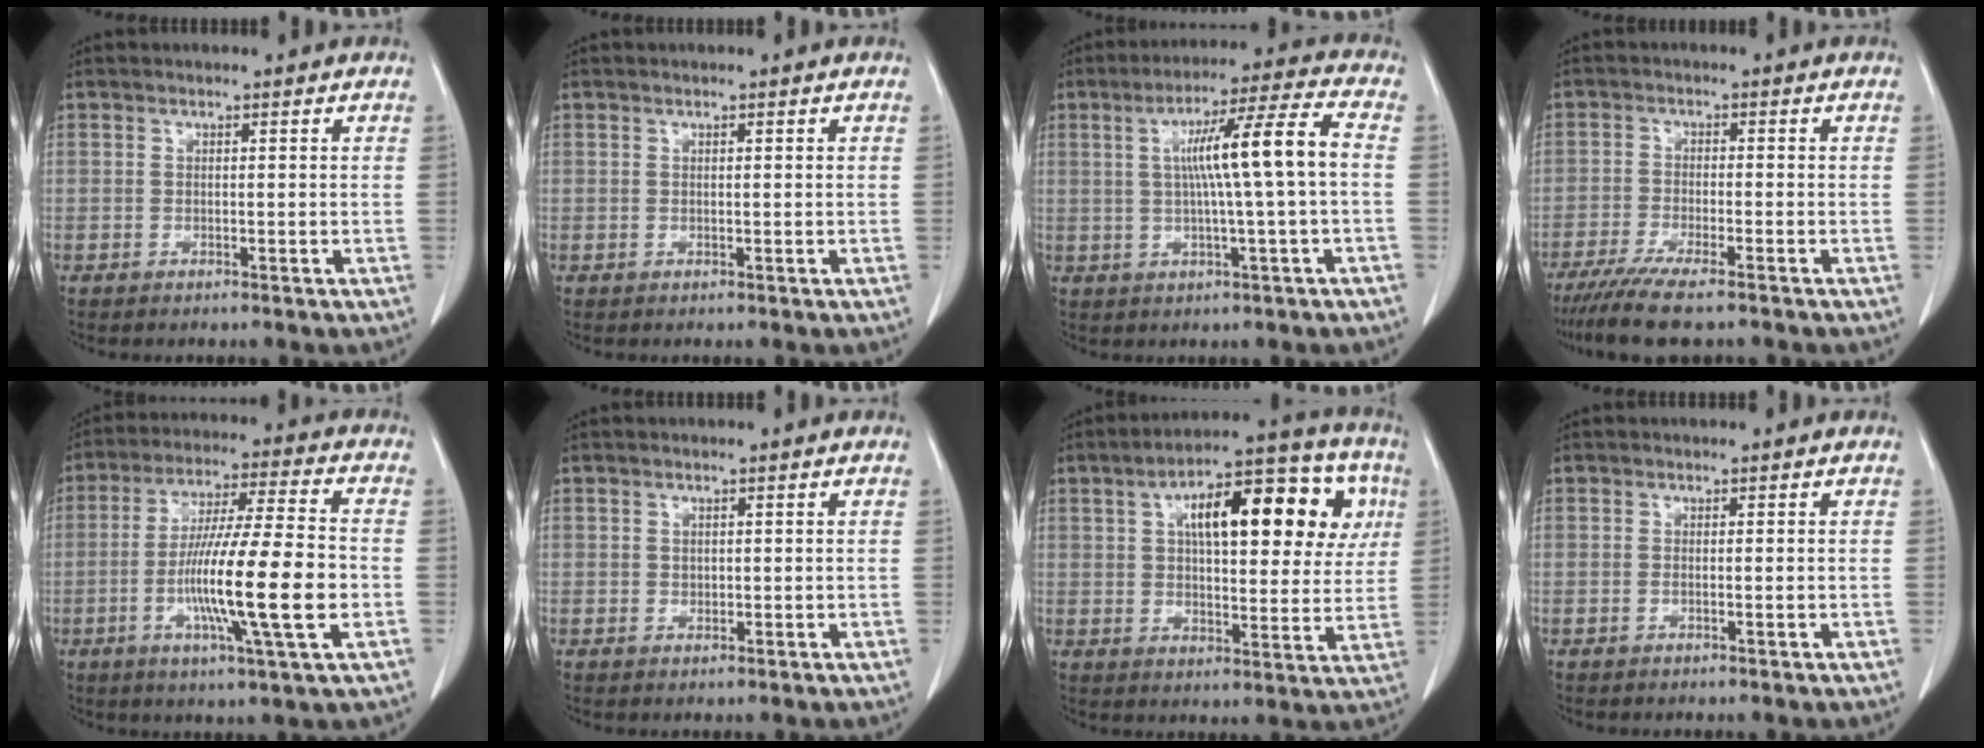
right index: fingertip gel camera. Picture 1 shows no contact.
{"total": 0.6, "force": [0.2, 0.2, 0.5], "torque": [-0.012, 0.002, 0.006]}
{"total": 12.9, "force": [0.7, -0.5, 12.9], "torque": [-0.212, 0.019, 0.013]}
{"total": 9.0, "force": [-7.1, 1.0, 5.4], "torque": [-0.088, -0.021, -0.114]}
{"total": 16.8, "force": [-3.8, 0.6, 16.4], "torque": [-0.288, -0.007, -0.068]}
{"total": 1.2, "force": [0.2, 1.0, 0.6], "torque": [-0.011, 0.001, 0.007]}
{"total": 19.6, "force": [6.3, 7.9, 16.9], "torque": [-0.246, 0.050, 0.090]}
{"total": 0.9, "force": [-0.2, 0.2, 0.9], "torque": [-0.019, 0.005, 0.002]}